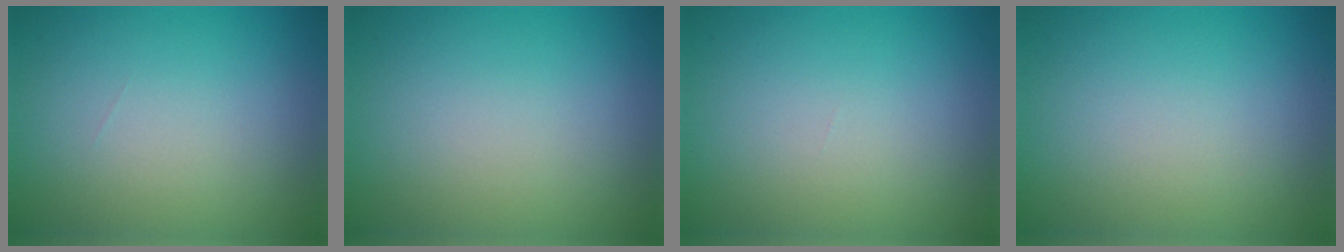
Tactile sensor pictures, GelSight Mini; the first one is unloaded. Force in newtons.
{"total": 0.0}
{"total": 0.0}
{"total": 0.0}